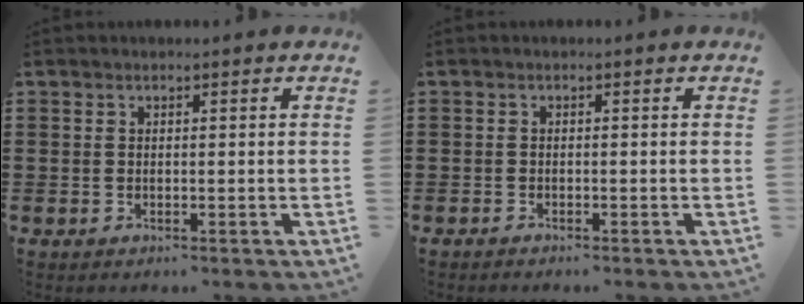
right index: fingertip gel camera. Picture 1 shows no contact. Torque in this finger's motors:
{"motor_torque": [-1.06, 1.08, -0.10, -0.02]}